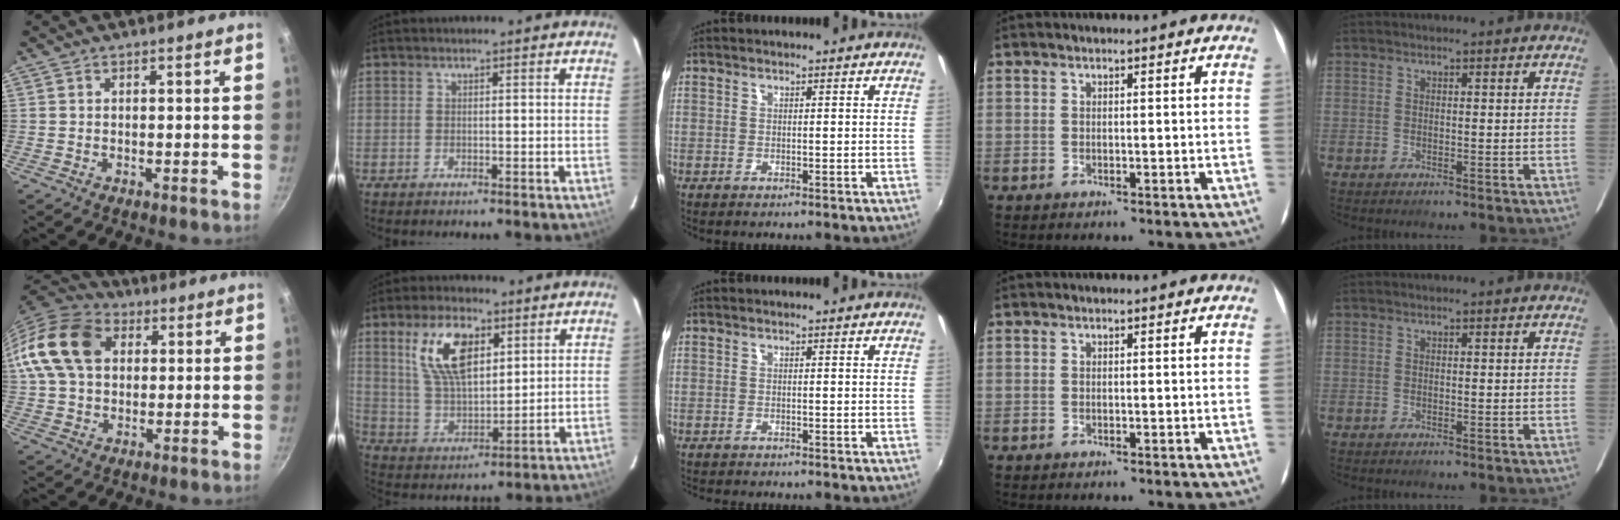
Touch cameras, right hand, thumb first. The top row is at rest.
{"thumb": {"total": 16.0, "force": [3.6, 11.8, 10.2], "torque": [-0.179, 0.019, 0.052]}, "index": {"total": 13.1, "force": [5.5, 6.5, 9.9], "torque": [-0.189, 0.014, 0.113]}, "middle": {"total": 1.6, "force": [-1.5, 0.1, 0.4], "torque": [-0.014, -0.009, -0.023]}}